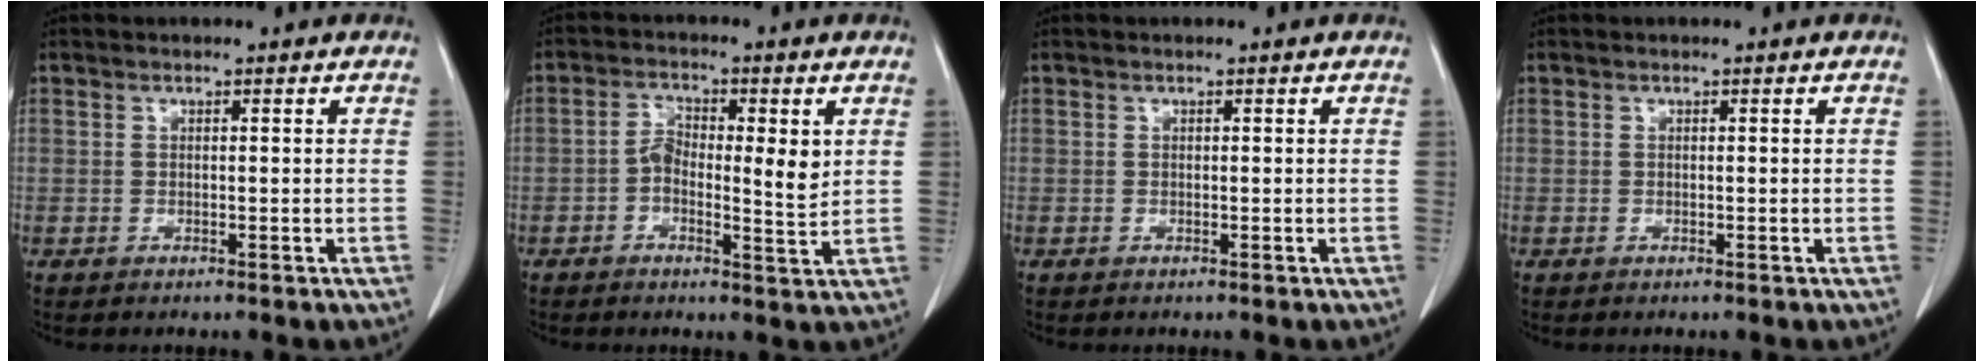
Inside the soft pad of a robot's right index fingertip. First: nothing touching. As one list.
[{"total": 6.5, "force": [0.5, 2.5, 6.0], "torque": [-0.098, 0.011, 0.004]}, {"total": 0.0}, {"total": 0.0}]